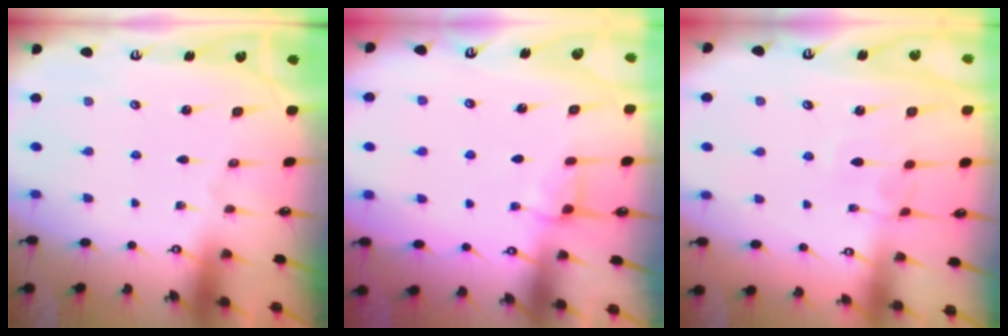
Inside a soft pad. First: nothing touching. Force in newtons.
{"total": 1.7, "press": 1.6, "slide": 0.8}
{"total": 1.2, "press": 1.2, "slide": 0.4}